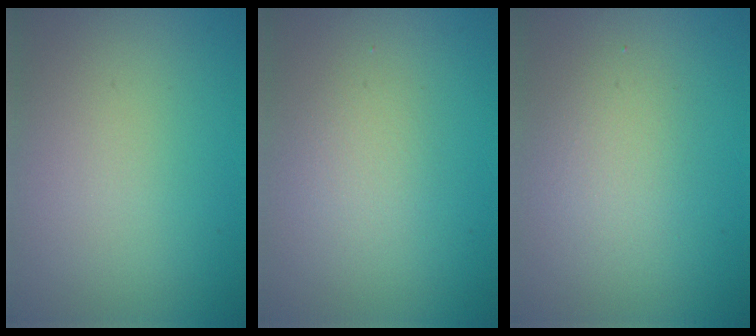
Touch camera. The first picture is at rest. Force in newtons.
{"total": 1.5, "press": 1.5, "slide": 0.1}
{"total": 1.9, "press": 1.9, "slide": 0.1}